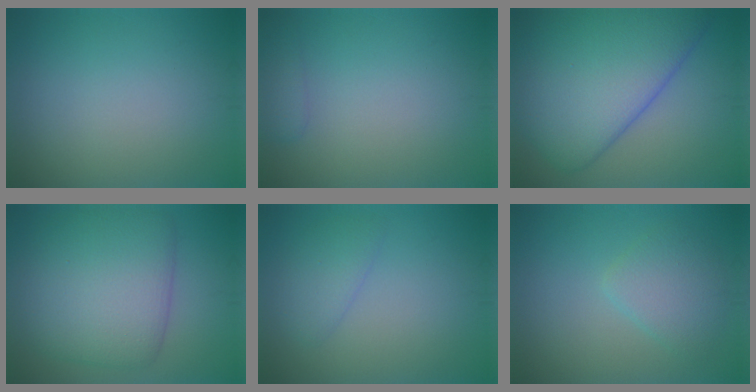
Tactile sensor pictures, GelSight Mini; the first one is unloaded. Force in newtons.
{"total": 1.5, "press": 1.5, "slide": 0.1}
{"total": 12.0, "press": 12.0, "slide": 0.5}
{"total": 8.5, "press": 8.5, "slide": 0.3}
{"total": 2.0, "press": 2.0, "slide": 0.2}
{"total": 3.0, "press": 3.0, "slide": 0.2}